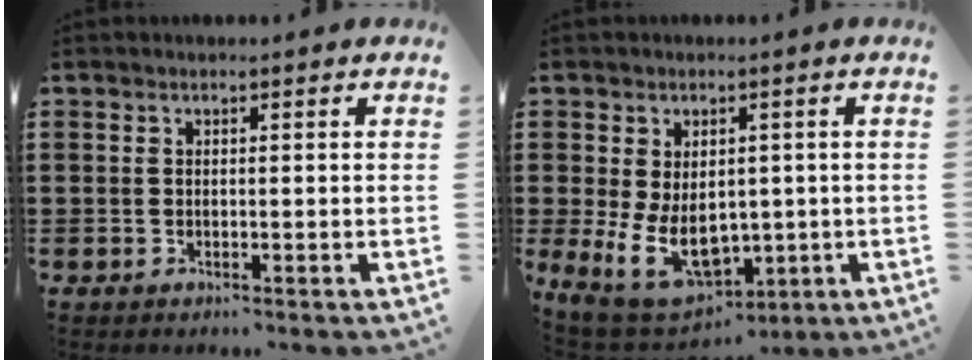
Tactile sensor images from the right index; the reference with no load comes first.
{"total": 10.4, "force": [-1.1, 7.3, 7.4], "torque": [-0.135, 0.001, -0.011]}